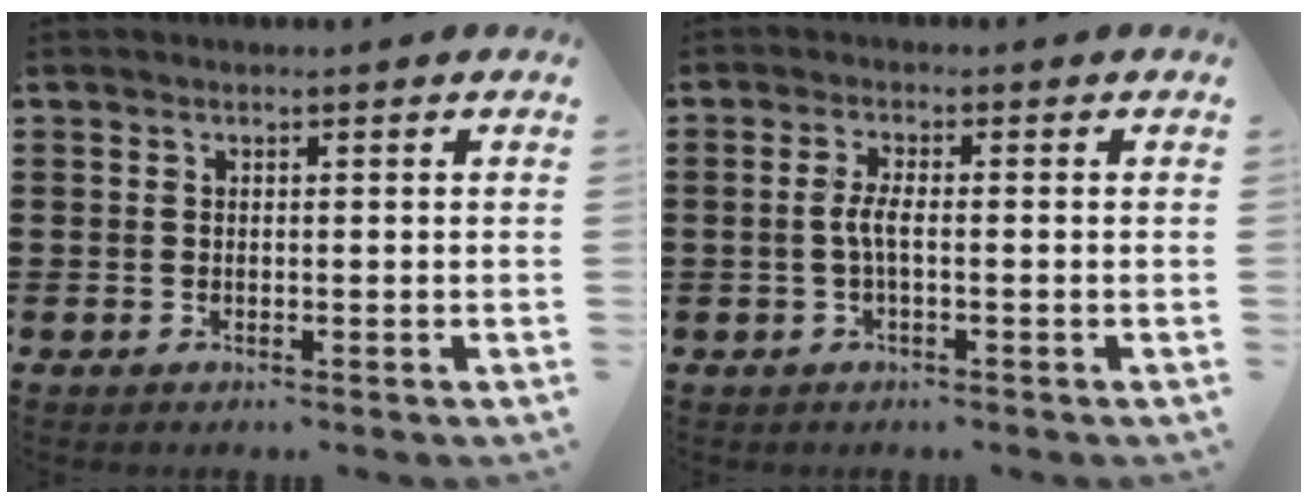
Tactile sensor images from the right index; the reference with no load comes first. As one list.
[{"total": 2.9, "force": [-0.6, 0.5, 2.8], "torque": [-0.066, -0.005, -0.016]}]